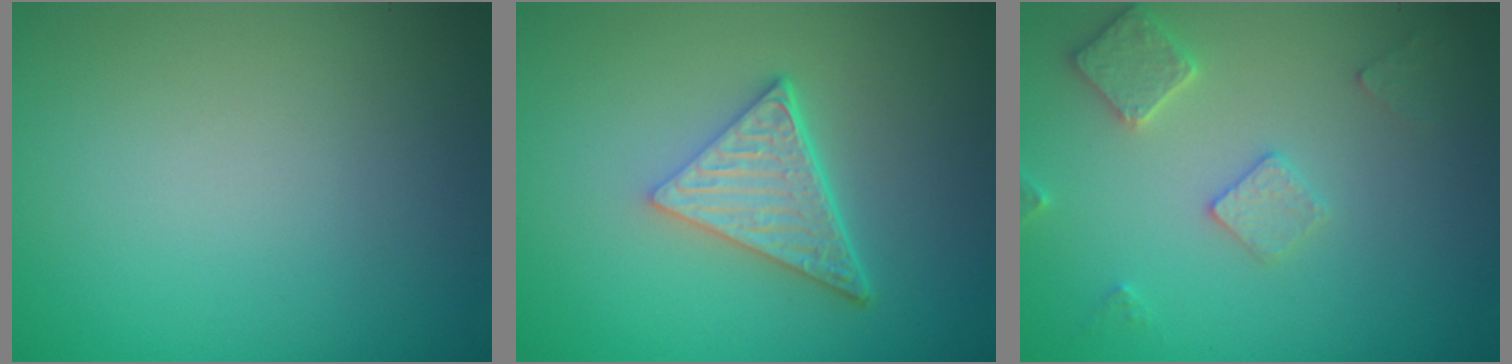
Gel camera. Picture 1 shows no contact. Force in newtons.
{"total": 4.7, "press": 3.4, "slide": 3.3}
{"total": 2.9, "press": 2.9, "slide": 0.4}